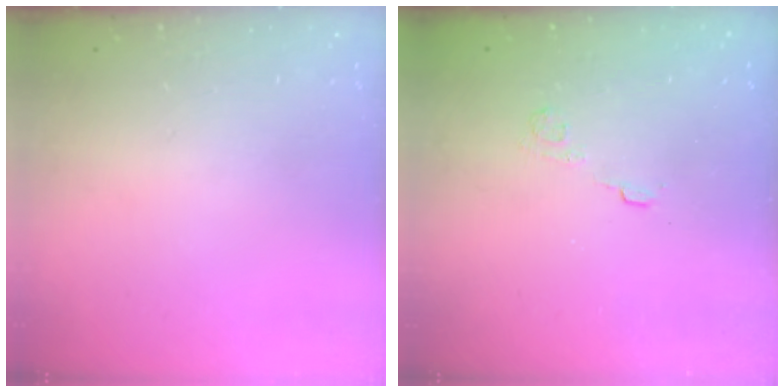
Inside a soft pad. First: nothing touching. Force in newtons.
{"total": 2.7, "press": 2.3, "slide": 1.4}